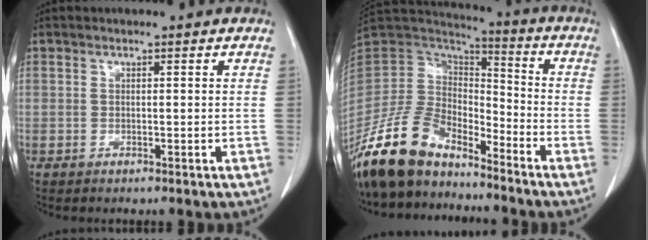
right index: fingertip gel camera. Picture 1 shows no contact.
{"total": 16.0, "force": [-13.2, 6.1, 6.5], "torque": [-0.137, 0.022, -0.257]}